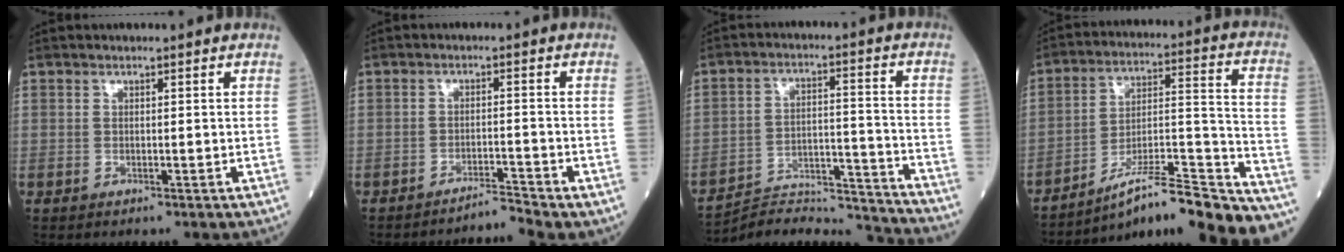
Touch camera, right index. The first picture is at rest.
{"total": 2.9, "force": [-2.7, -1.0, 0.1], "torque": [0.006, -0.011, -0.043]}
{"total": 15.9, "force": [-15.8, -1.4, 1.4], "torque": [-0.014, 0.020, -0.242]}
{"total": 22.5, "force": [-19.8, 1.2, 10.6], "torque": [-0.110, 0.026, -0.299]}